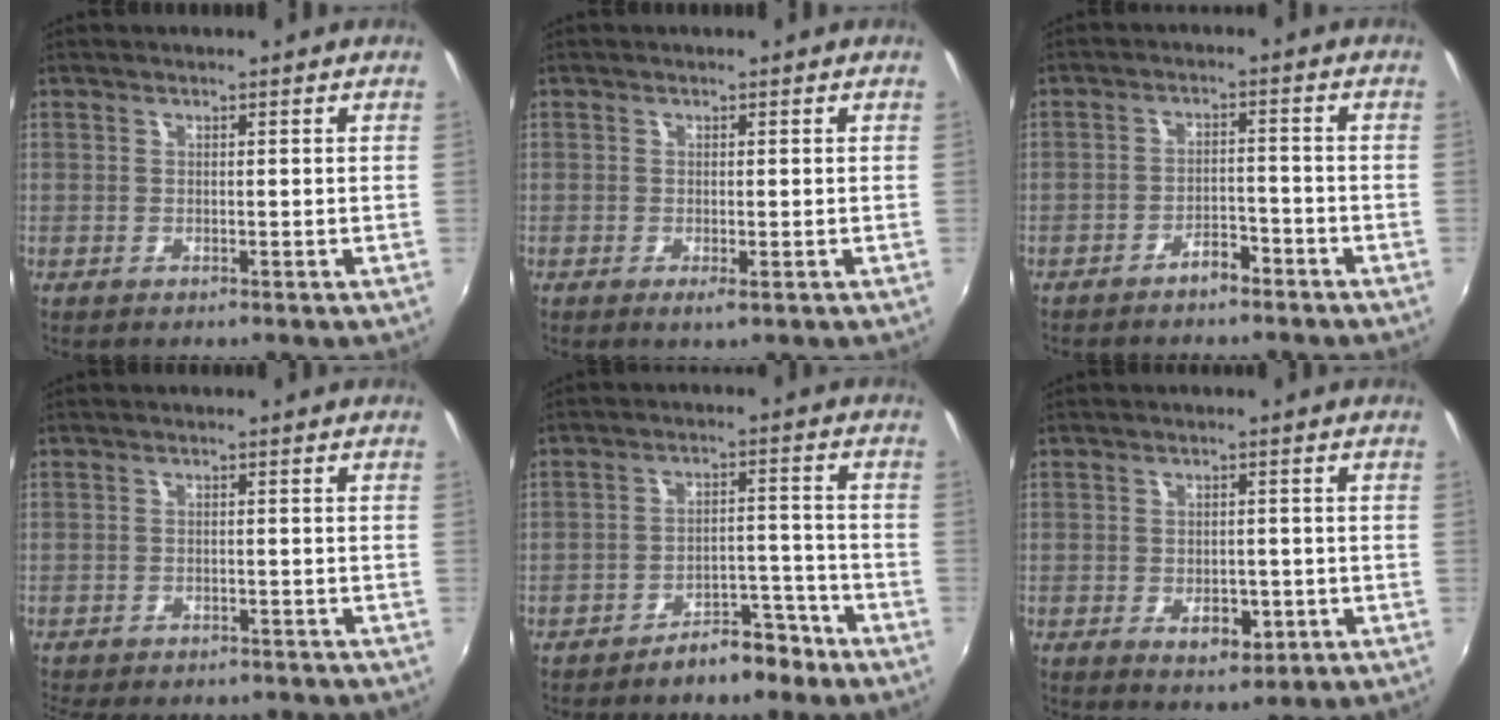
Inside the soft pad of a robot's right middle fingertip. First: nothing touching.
{"total": 1.2, "force": [-0.4, 0.2, 1.1], "torque": [-0.022, -0.005, -0.006]}
{"total": 3.8, "force": [-3.2, 1.4, 1.5], "torque": [-0.039, 0.011, -0.046]}
{"total": 10.7, "force": [-9.3, 3.2, 4.1], "torque": [-0.096, -0.019, -0.132]}
{"total": 6.8, "force": [-5.6, 2.8, 2.6], "torque": [-0.044, 0.026, -0.073]}
{"total": 5.3, "force": [-2.0, 3.3, 3.6], "torque": [-0.066, -0.007, -0.024]}